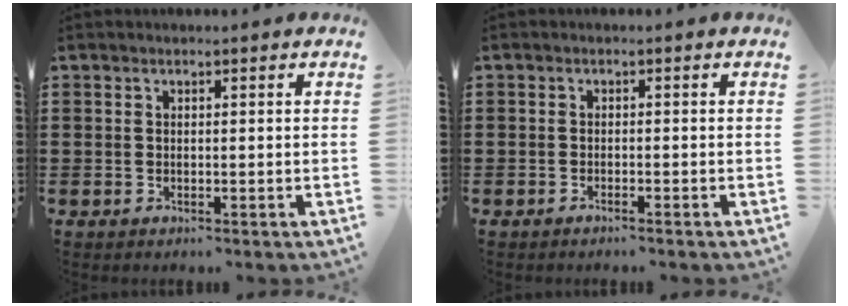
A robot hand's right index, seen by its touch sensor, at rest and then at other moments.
{"total": 1.1, "force": [-1.0, -0.2, 0.2], "torque": [-0.005, -0.002, -0.020]}